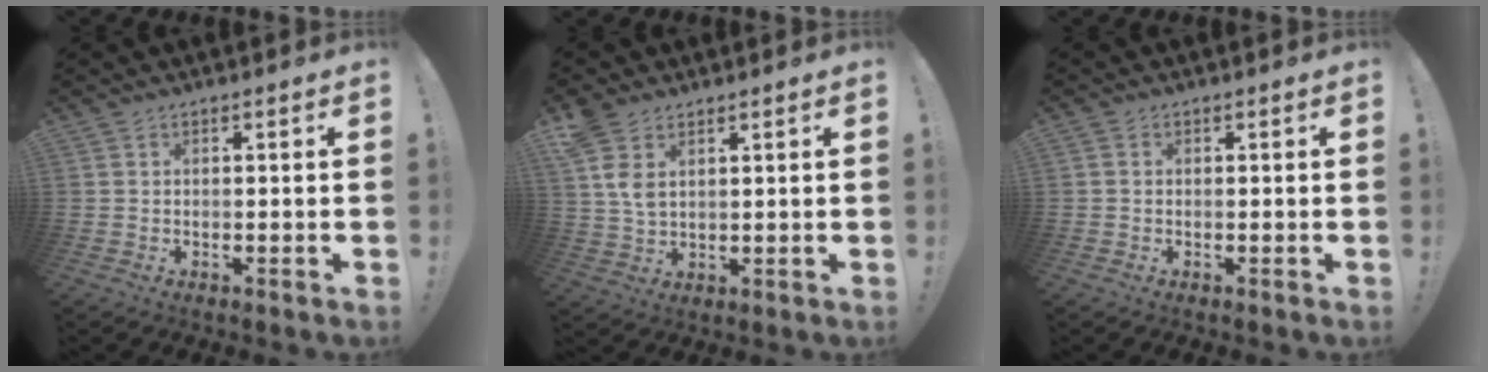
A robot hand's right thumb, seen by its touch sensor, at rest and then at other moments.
{"total": 7.1, "force": [3.6, 4.2, 4.4], "torque": [-0.083, -0.013, 0.068]}
{"total": 0.7, "force": [-0.1, 0.7, -0.1], "torque": [0.002, 0.003, -0.002]}